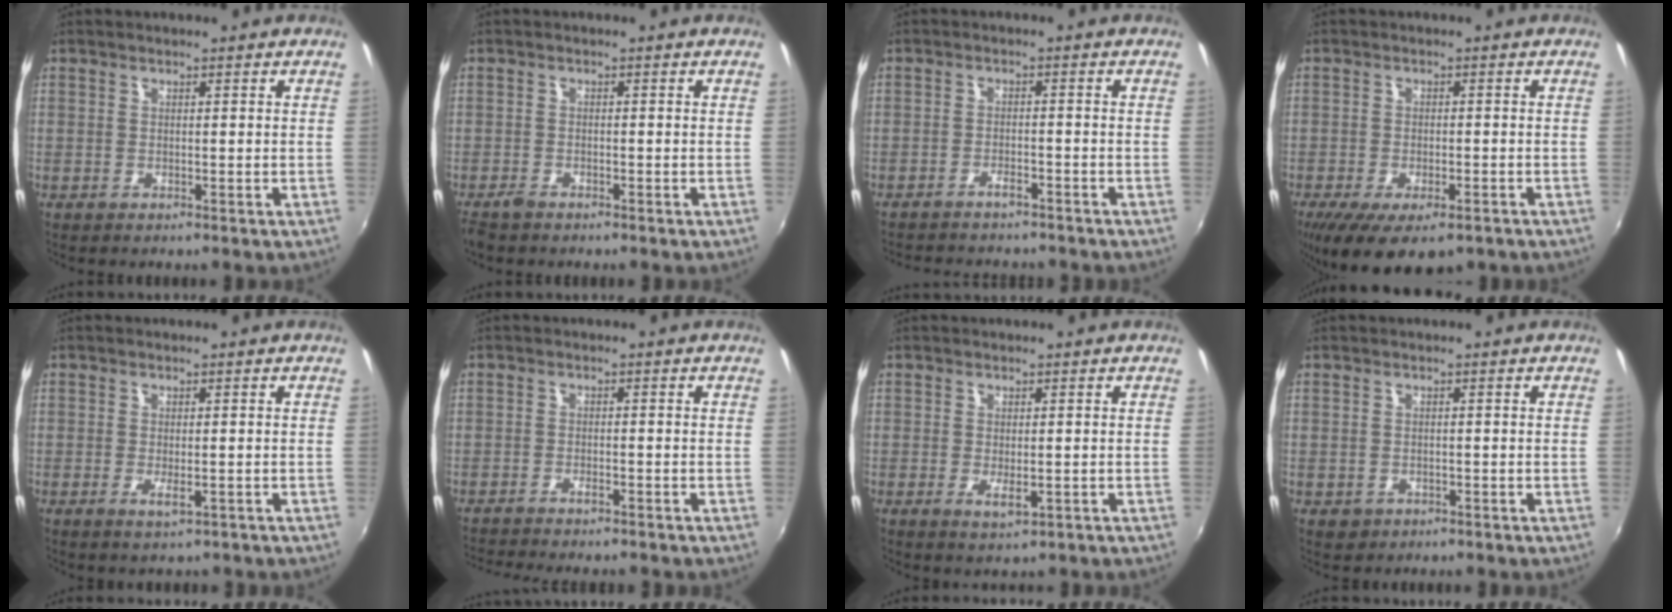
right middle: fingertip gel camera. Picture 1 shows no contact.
{"total": 2.4, "force": [-2.1, 0.9, 0.9], "torque": [-0.027, -0.006, -0.043]}
{"total": 7.5, "force": [-6.8, 1.9, 2.6], "torque": [-0.068, -0.008, -0.097]}
{"total": 11.9, "force": [-7.6, 4.8, 7.8], "torque": [-0.162, -0.042, -0.115]}
{"total": 2.2, "force": [-1.1, 0.7, 1.8], "torque": [-0.032, -0.004, -0.014]}
{"total": 5.8, "force": [-5.3, 0.4, 2.3], "torque": [-0.056, -0.013, -0.087]}
{"total": 2.8, "force": [-0.8, 1.1, 2.4], "torque": [-0.041, -0.007, -0.009]}
{"total": 2.5, "force": [-0.9, 2.1, 0.9], "torque": [-0.023, -0.004, -0.009]}